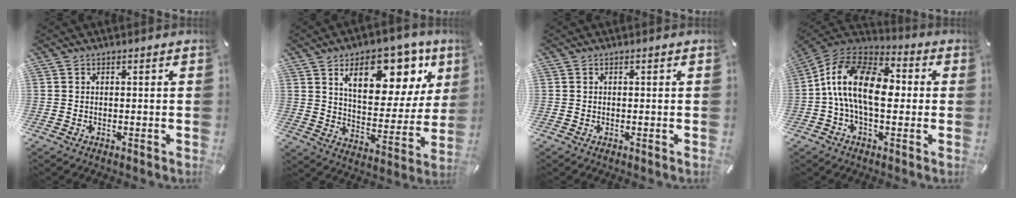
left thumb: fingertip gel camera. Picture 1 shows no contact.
{"total": 17.0, "force": [9.9, 9.2, 10.4], "torque": [-0.145, -0.050, 0.165]}
{"total": 0.0}
{"total": 16.1, "force": [-1.7, 9.1, 13.2], "torque": [-0.275, 0.010, -0.033]}